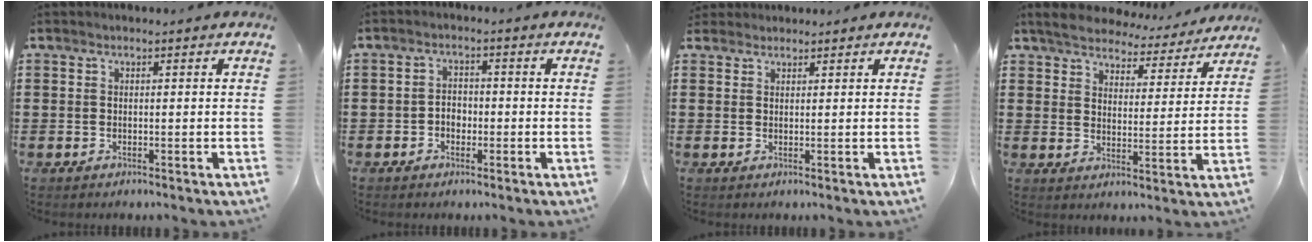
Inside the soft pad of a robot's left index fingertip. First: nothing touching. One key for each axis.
{"total": 2.1, "fx": -0.8, "fy": 1.6, "fz": 1.2, "tx": -0.025, "ty": 0.004, "tz": -0.019}
{"total": 1.3, "fx": 1.3, "fy": 0.4, "fz": -0.1, "tx": -0.003, "ty": 0.002, "tz": 0.026}
{"total": 5.3, "fx": 5.2, "fy": 0.5, "fz": 0.8, "tx": -0.045, "ty": -0.036, "tz": 0.090}